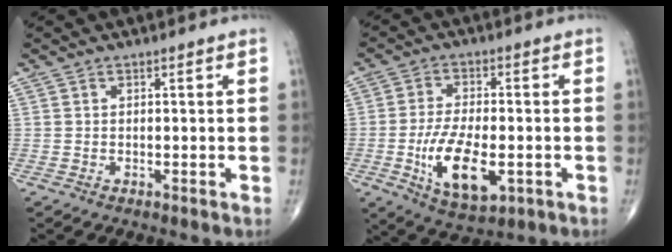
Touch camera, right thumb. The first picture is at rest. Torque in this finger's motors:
{"motor_torque": [0.03, 0.89, 1.04, -0.19, 0.31]}